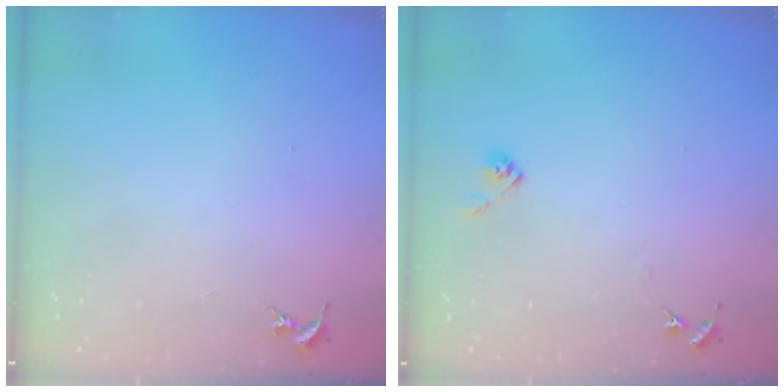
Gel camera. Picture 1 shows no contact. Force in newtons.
{"total": 6.2, "press": 6.2, "slide": 0.5}